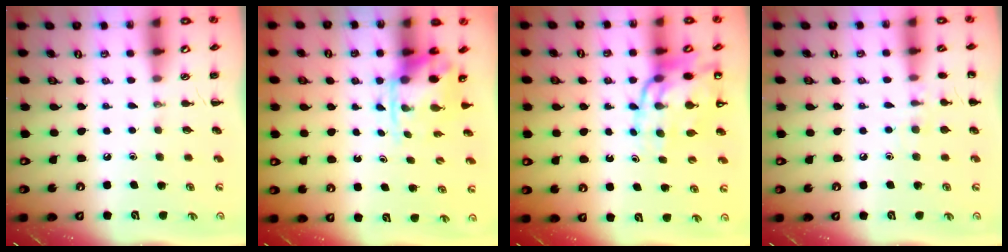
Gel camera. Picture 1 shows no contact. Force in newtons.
{"total": 3.9, "press": 3.8, "slide": 0.8}
{"total": 14.1, "press": 13.6, "slide": 3.7}
{"total": 7.7, "press": 7.5, "slide": 2.0}